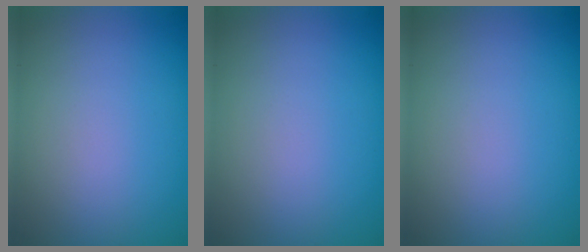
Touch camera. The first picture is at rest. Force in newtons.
{"total": 0.0}
{"total": 0.0}